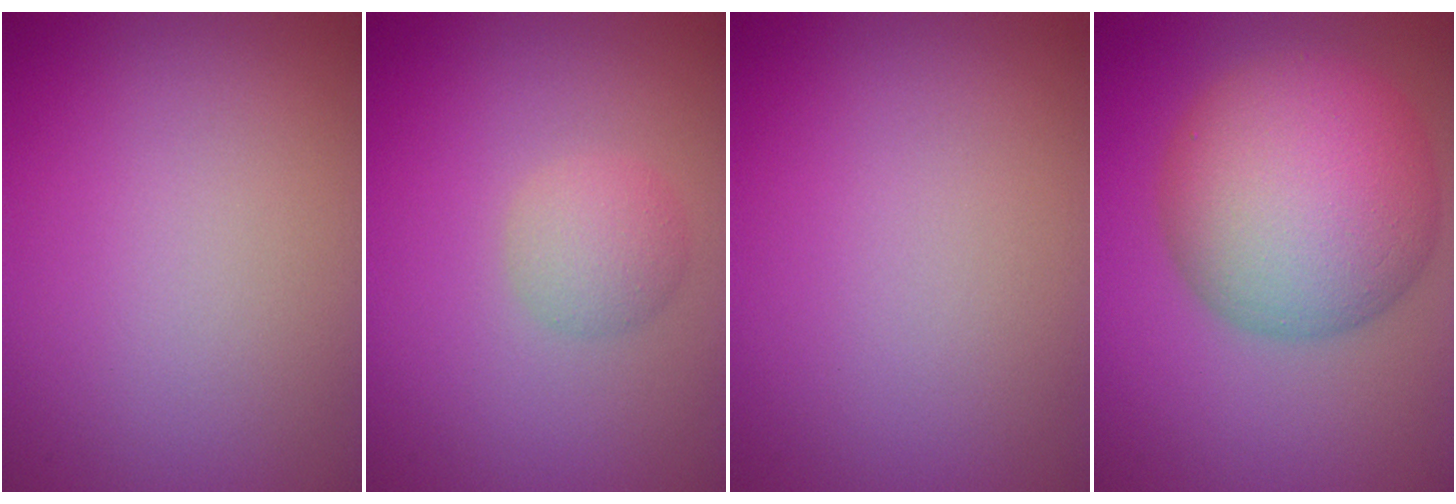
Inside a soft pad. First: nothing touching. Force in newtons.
{"total": 2.3, "press": 2.3, "slide": 0.0}
{"total": 0.0}
{"total": 11.2, "press": 11.2, "slide": 0.5}